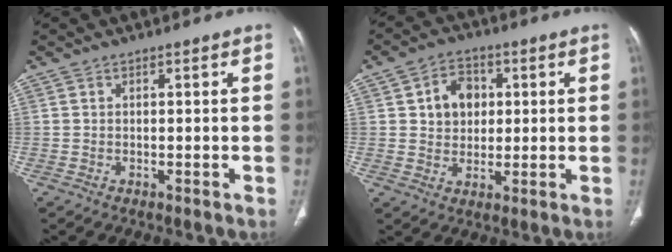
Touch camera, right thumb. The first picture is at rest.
{"total": 7.8, "force": [1.8, 6.2, 4.3], "torque": [-0.035, 0.000, 0.029]}